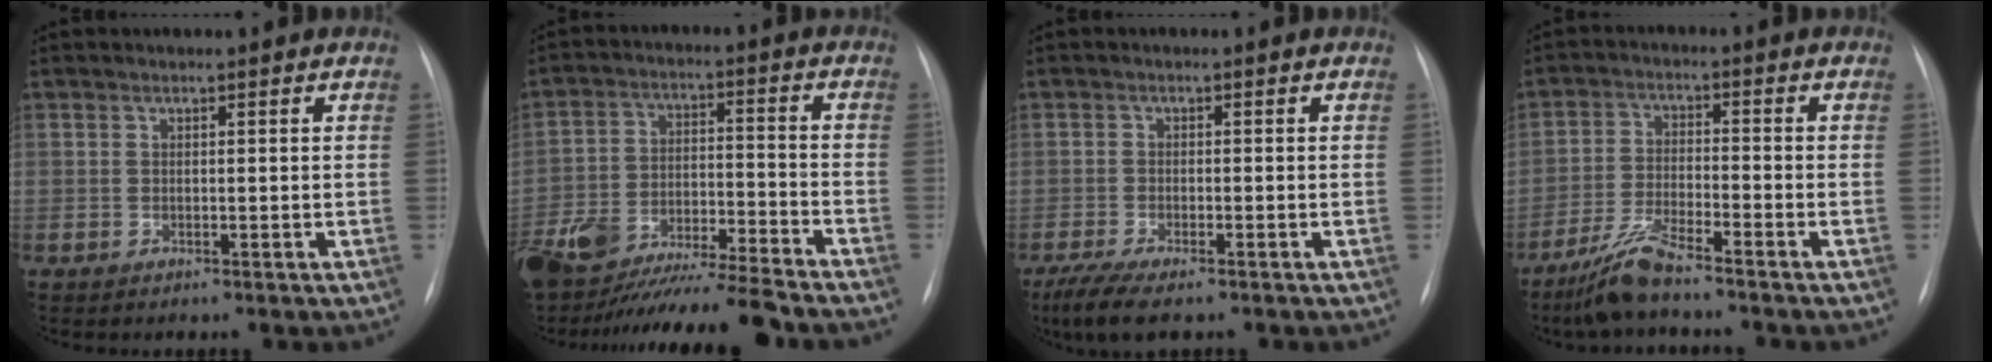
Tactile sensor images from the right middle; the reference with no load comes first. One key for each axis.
{"total": 19.5, "fx": -17.5, "fy": 0.7, "fz": 8.5, "tx": -0.169, "ty": -0.025, "tz": -0.293}
{"total": 6.1, "fx": -4.4, "fy": 1.2, "fz": 4.0, "tx": -0.081, "ty": -0.018, "tz": -0.073}
{"total": 6.5, "fx": -5.4, "fy": 0.1, "fz": 3.5, "tx": -0.086, "ty": -0.023, "tz": -0.111}